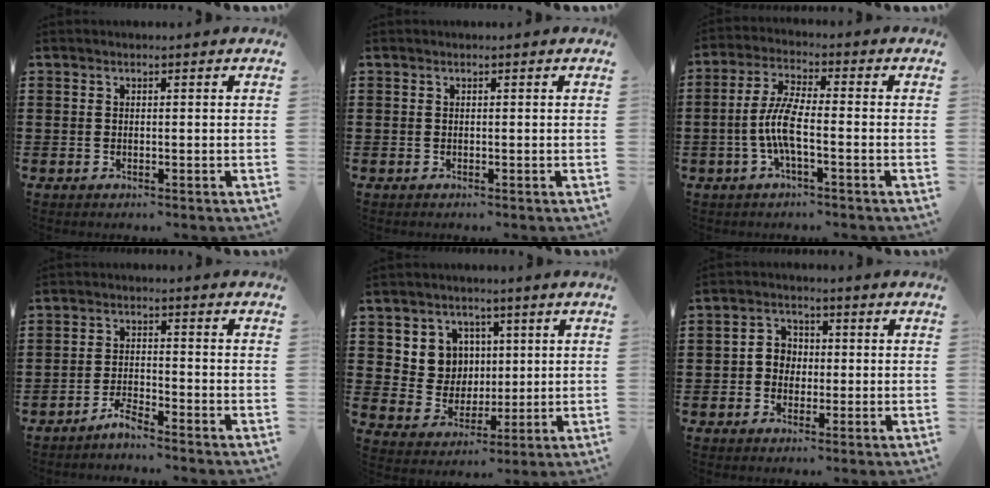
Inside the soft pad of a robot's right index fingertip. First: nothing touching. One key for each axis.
{"total": 0.0}
{"total": 6.6, "fx": -1.8, "fy": 1.7, "fz": 6.1, "tx": -0.149, "ty": -0.013, "tz": -0.044}
{"total": 2.9, "fx": -2.8, "fy": 0.1, "fz": 0.6, "tx": -0.016, "ty": 0.006, "tz": -0.057}
{"total": 7.1, "fx": 2.6, "fy": 6.4, "fz": 1.7, "tx": -0.060, "ty": 0.007, "tz": 0.049}
{"total": 3.4, "fx": -0.6, "fy": 3.1, "fz": 1.3, "tx": -0.036, "ty": 0.011, "tz": -0.017}